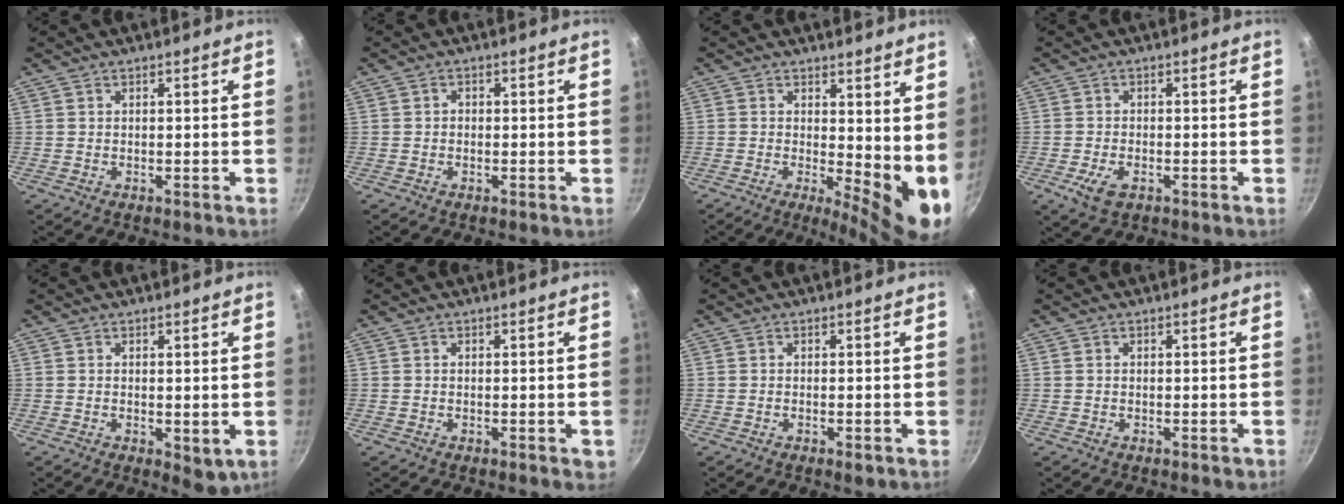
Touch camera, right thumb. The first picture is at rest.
{"total": 0.9, "force": [-0.2, 0.8, 0.4], "torque": [-0.006, 0.004, -0.005]}
{"total": 9.5, "force": [0.8, 3.4, 8.8], "torque": [-0.098, -0.023, 0.015]}
{"total": 4.6, "force": [-1.9, 2.5, 3.4], "torque": [-0.070, 0.000, -0.034]}
{"total": 3.5, "force": [-0.4, 1.8, 3.0], "torque": [-0.042, -0.012, -0.002]}
{"total": 1.9, "force": [-0.7, 0.9, 1.6], "torque": [-0.016, -0.001, -0.010]}
{"total": 1.5, "force": [-0.7, 0.5, 1.2], "torque": [-0.027, 0.000, -0.012]}
{"total": 0.9, "force": [-0.4, 0.5, 0.6], "torque": [-0.007, 0.003, -0.005]}